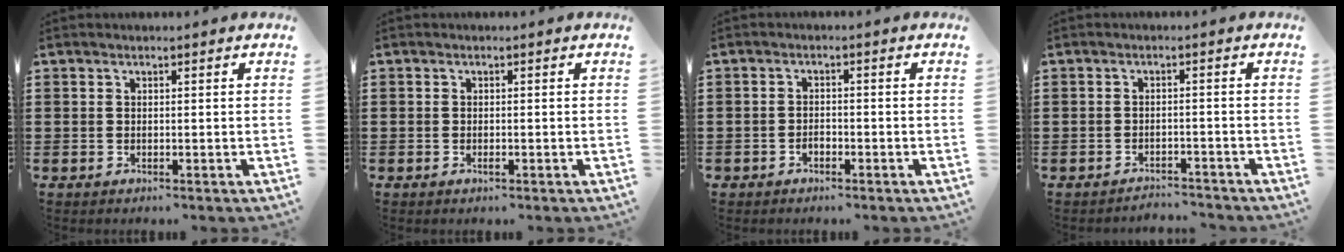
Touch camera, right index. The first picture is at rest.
{"total": 0.6, "force": [-0.3, 0.2, 0.5], "torque": [-0.010, -0.006, -0.003]}
{"total": 1.2, "force": [-0.9, 0.7, 0.4], "torque": [-0.011, -0.001, -0.019]}
{"total": 2.3, "force": [-2.3, 0.2, -0.1], "torque": [-0.006, 0.001, -0.051]}